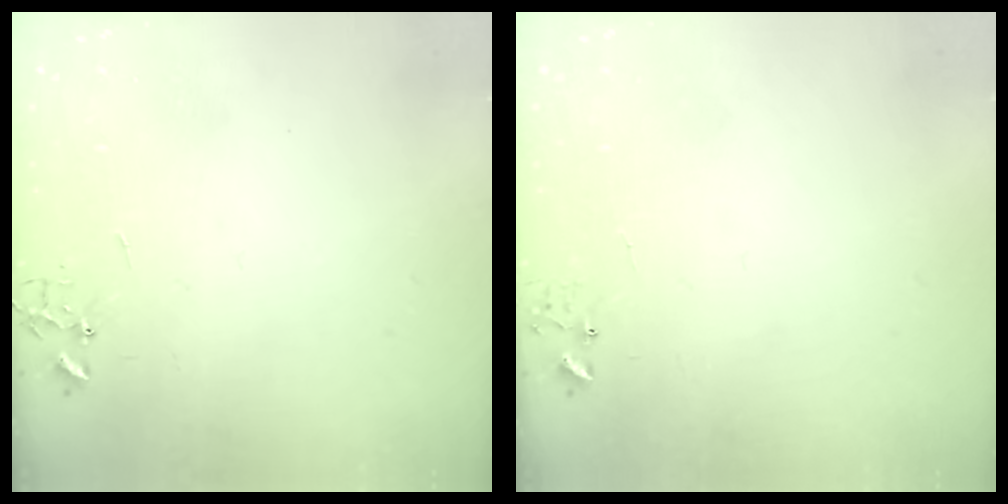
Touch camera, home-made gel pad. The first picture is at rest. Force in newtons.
{"total": 6.5, "press": 6.5, "slide": 0.5}